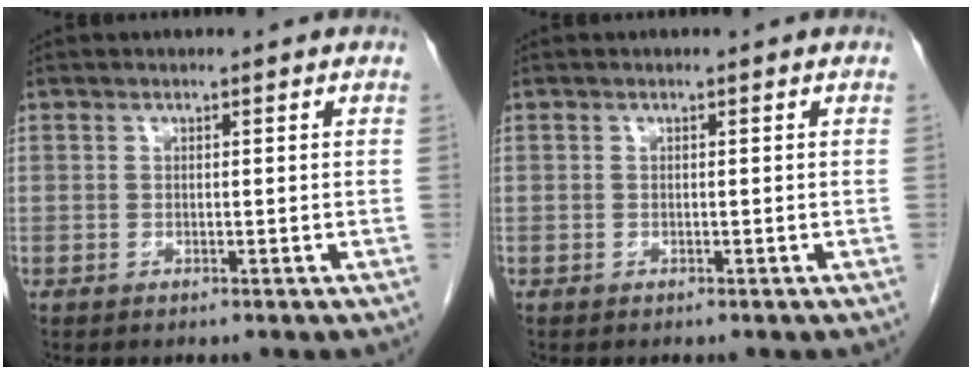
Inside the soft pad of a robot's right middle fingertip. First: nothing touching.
{"total": 0.0}